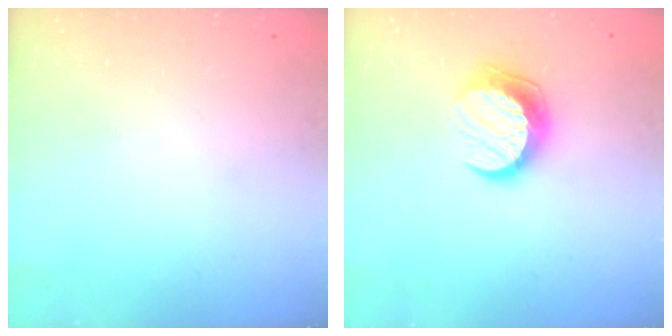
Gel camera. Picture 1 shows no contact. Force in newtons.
{"total": 10.4, "press": 10.4, "slide": 0.5}